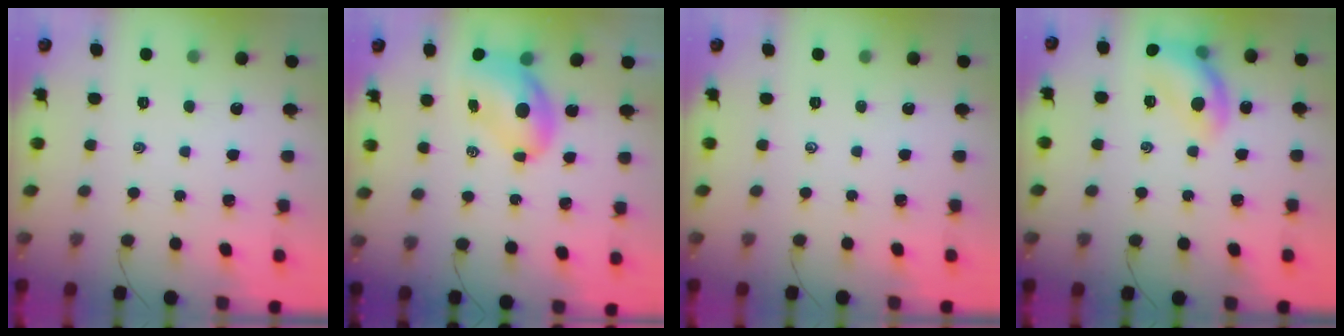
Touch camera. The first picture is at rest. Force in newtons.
{"total": 7.9, "press": 7.7, "slide": 1.7}
{"total": 0.0}
{"total": 13.1, "press": 13.1, "slide": 1.3}